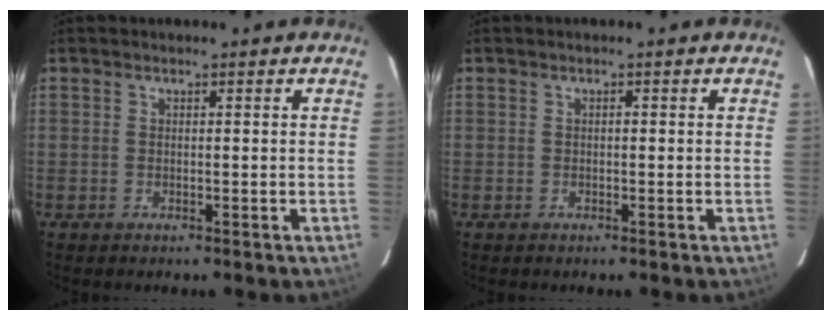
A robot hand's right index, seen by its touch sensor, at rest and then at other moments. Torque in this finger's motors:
{"motor_torque": [0.13, 0.09, 0.00, 0.02]}